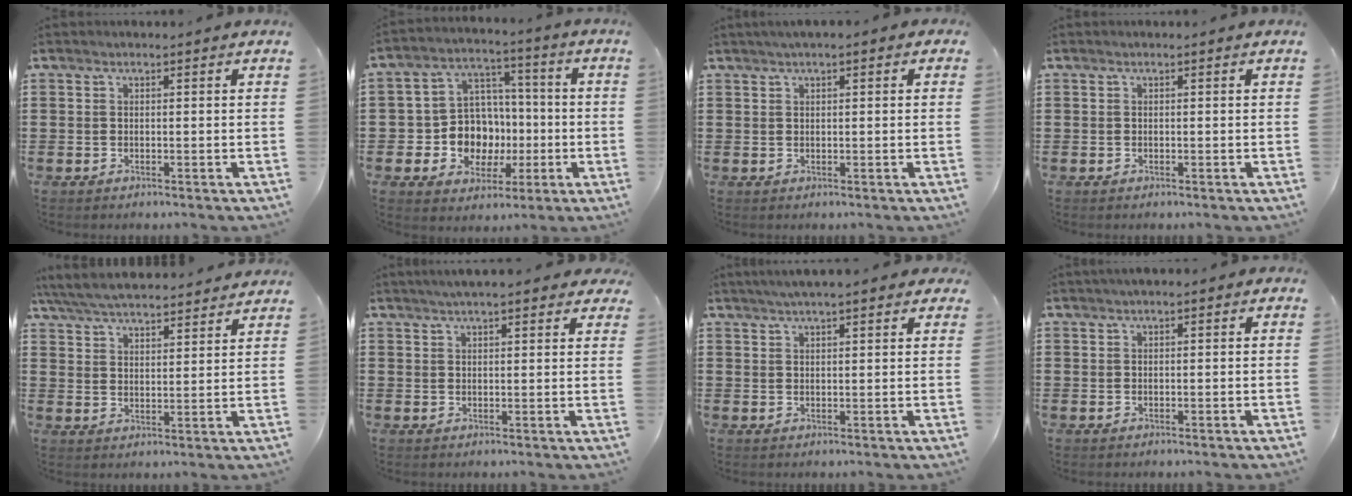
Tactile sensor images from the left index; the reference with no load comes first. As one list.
[{"total": 10.1, "force": [-1.5, 9.2, 3.9], "torque": [-0.101, 0.008, -0.022]}, {"total": 1.2, "force": [0.5, 0.3, 1.0], "torque": [-0.020, 0.003, 0.008]}, {"total": 0.0}, {"total": 5.8, "force": [5.5, 0.6, 1.6], "torque": [-0.053, -0.023, 0.099]}, {"total": 3.5, "force": [2.9, 0.5, 2.0], "torque": [-0.046, 0.005, 0.051]}, {"total": 3.0, "force": [2.4, 0.3, 1.9], "torque": [-0.042, 0.007, 0.042]}, {"total": 0.7, "force": [0.2, 0.3, 0.6], "torque": [-0.011, 0.005, 0.002]}]